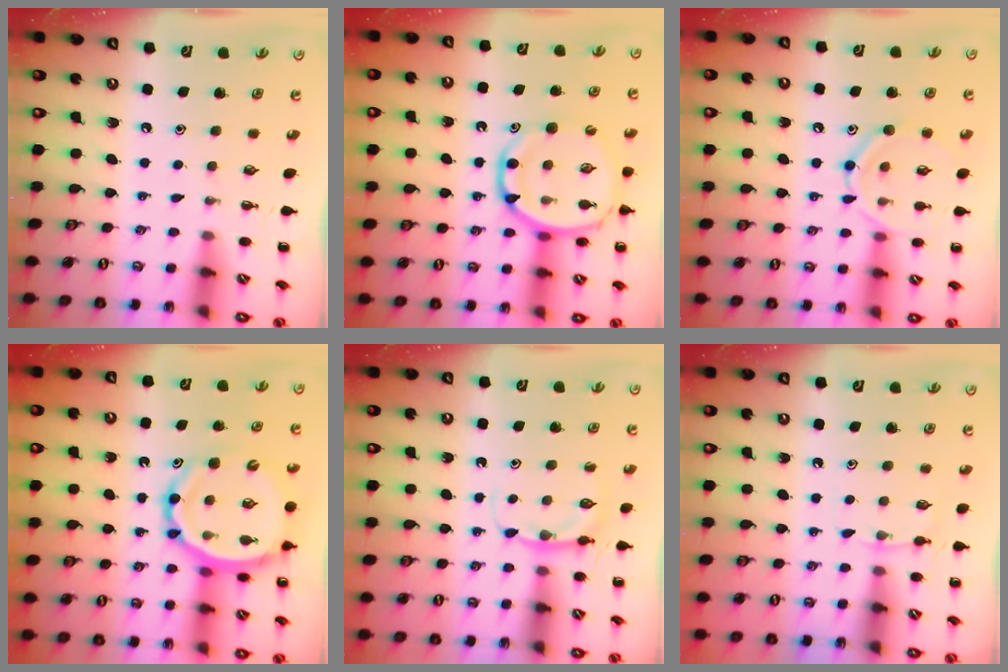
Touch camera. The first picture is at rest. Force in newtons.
{"total": 14.7, "press": 14.2, "slide": 3.5}
{"total": 11.2, "press": 11.2, "slide": 0.8}
{"total": 14.7, "press": 14.1, "slide": 4.2}
{"total": 4.7, "press": 4.5, "slide": 1.5}
{"total": 4.0, "press": 3.8, "slide": 1.3}